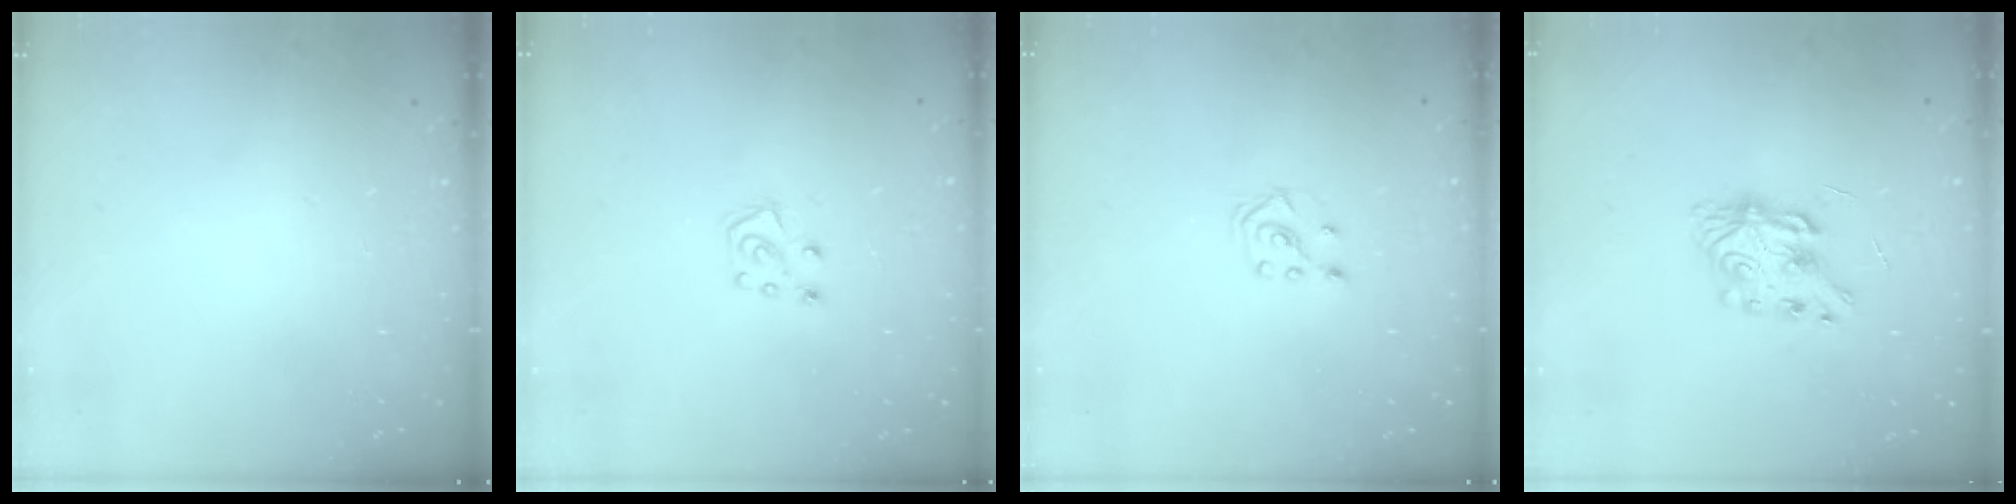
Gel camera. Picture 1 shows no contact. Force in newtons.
{"total": 5.0, "press": 4.9, "slide": 0.4}
{"total": 3.5, "press": 3.4, "slide": 0.9}
{"total": 7.8, "press": 7.8, "slide": 0.1}